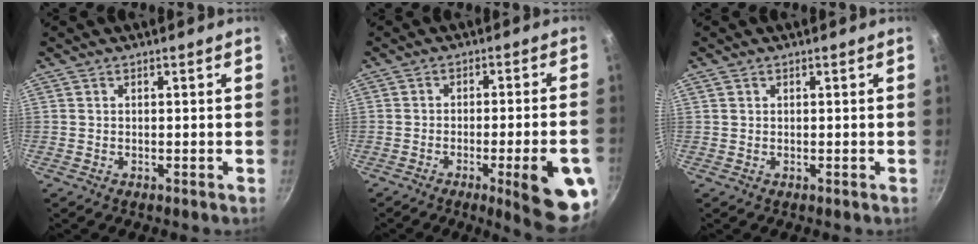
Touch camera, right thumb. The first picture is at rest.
{"total": 13.9, "force": [-5.0, 2.5, 12.8], "torque": [-0.145, 0.020, -0.062]}
{"total": 0.9, "force": [0.6, 0.6, 0.4], "torque": [-0.006, 0.001, 0.010]}